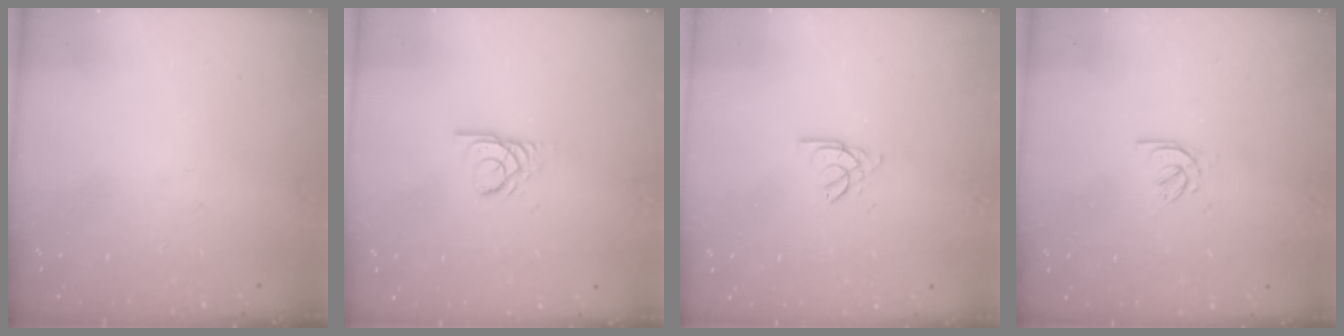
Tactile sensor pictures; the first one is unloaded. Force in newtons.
{"total": 2.9, "press": 2.9, "slide": 0.1}
{"total": 2.0, "press": 2.0, "slide": 0.4}
{"total": 2.6, "press": 2.5, "slide": 0.7}